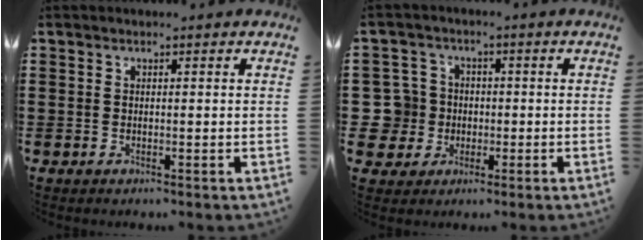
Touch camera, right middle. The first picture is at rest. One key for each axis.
{"total": 6.6, "fx": -0.5, "fy": 6.5, "fz": 1.2, "tx": -0.072, "ty": 0.004, "tz": -0.010}